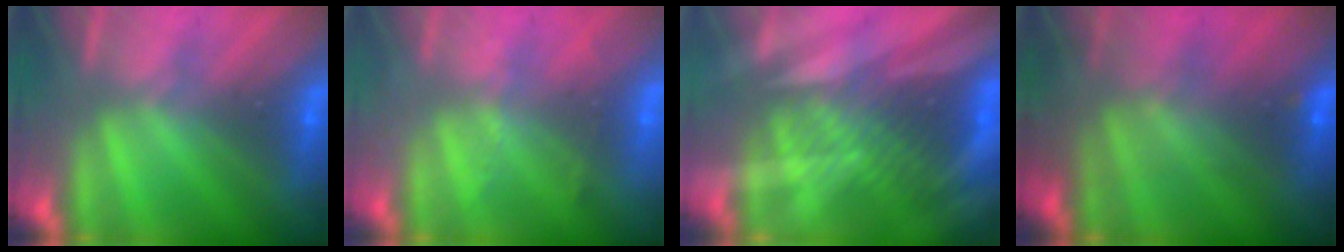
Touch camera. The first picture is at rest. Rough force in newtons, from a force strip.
{"total": 2.3}
{"total": 2.8}
{"total": 7.6}